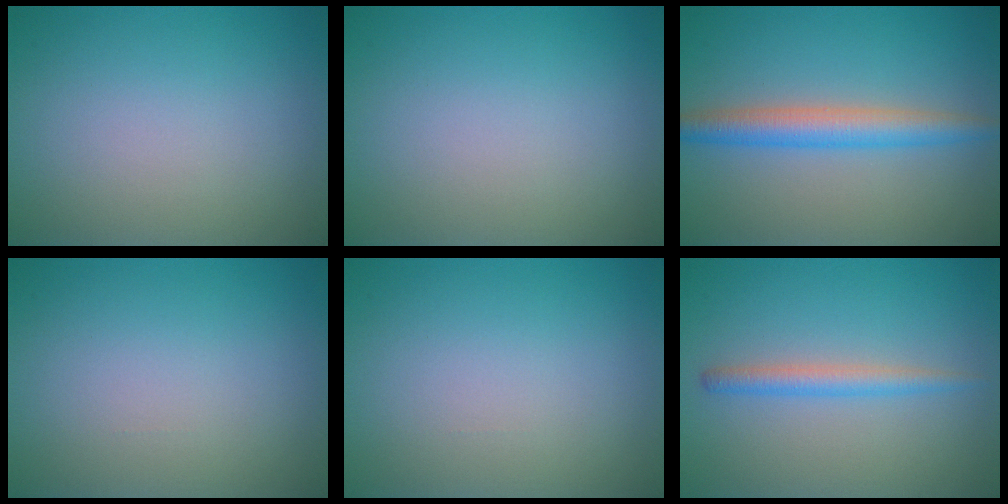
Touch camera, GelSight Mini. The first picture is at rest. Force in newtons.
{"total": 0.0}
{"total": 3.9, "press": 3.9, "slide": 0.0}
{"total": 0.0}
{"total": 0.0}
{"total": 2.1, "press": 2.1, "slide": 0.1}